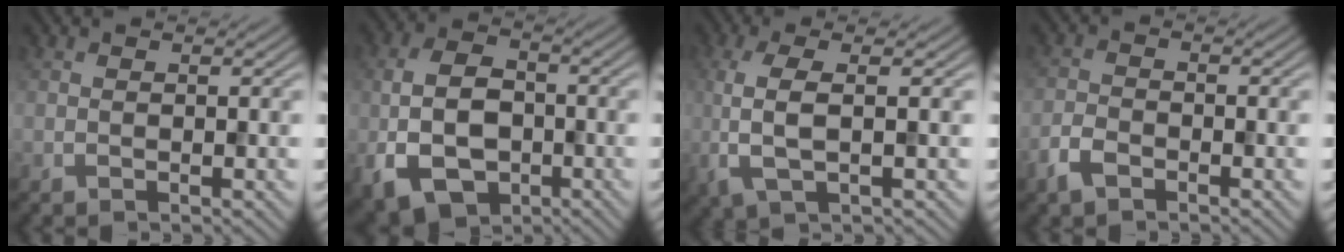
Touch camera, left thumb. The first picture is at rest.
{"total": 9.6, "force": [-2.9, 6.4, 6.6], "torque": [-0.147, -0.011, -0.061]}
{"total": 5.1, "force": [0.0, 1.6, 4.9], "torque": [-0.113, 0.002, -0.002]}
{"total": 3.1, "force": [-2.2, 1.5, 1.7], "torque": [-0.039, -0.004, -0.053]}